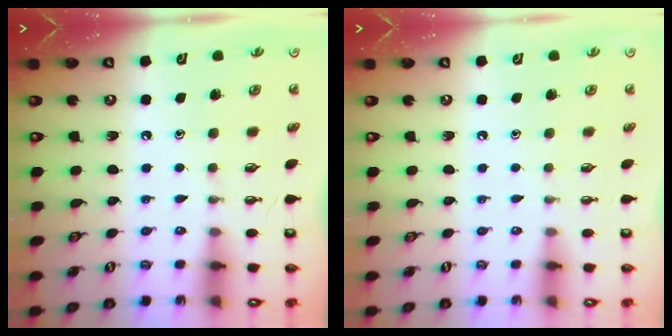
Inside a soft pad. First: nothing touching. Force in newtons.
{"total": 0.0}